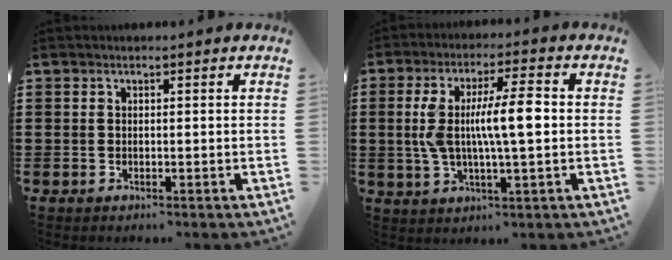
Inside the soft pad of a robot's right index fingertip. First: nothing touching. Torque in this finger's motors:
{"motor_torque": [1.21, -0.92, 0.65, 0.21]}